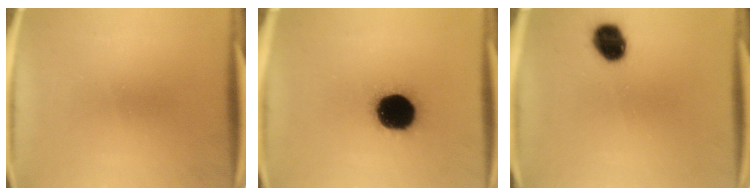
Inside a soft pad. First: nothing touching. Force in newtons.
{"total": 19.4}
{"total": 8.6}